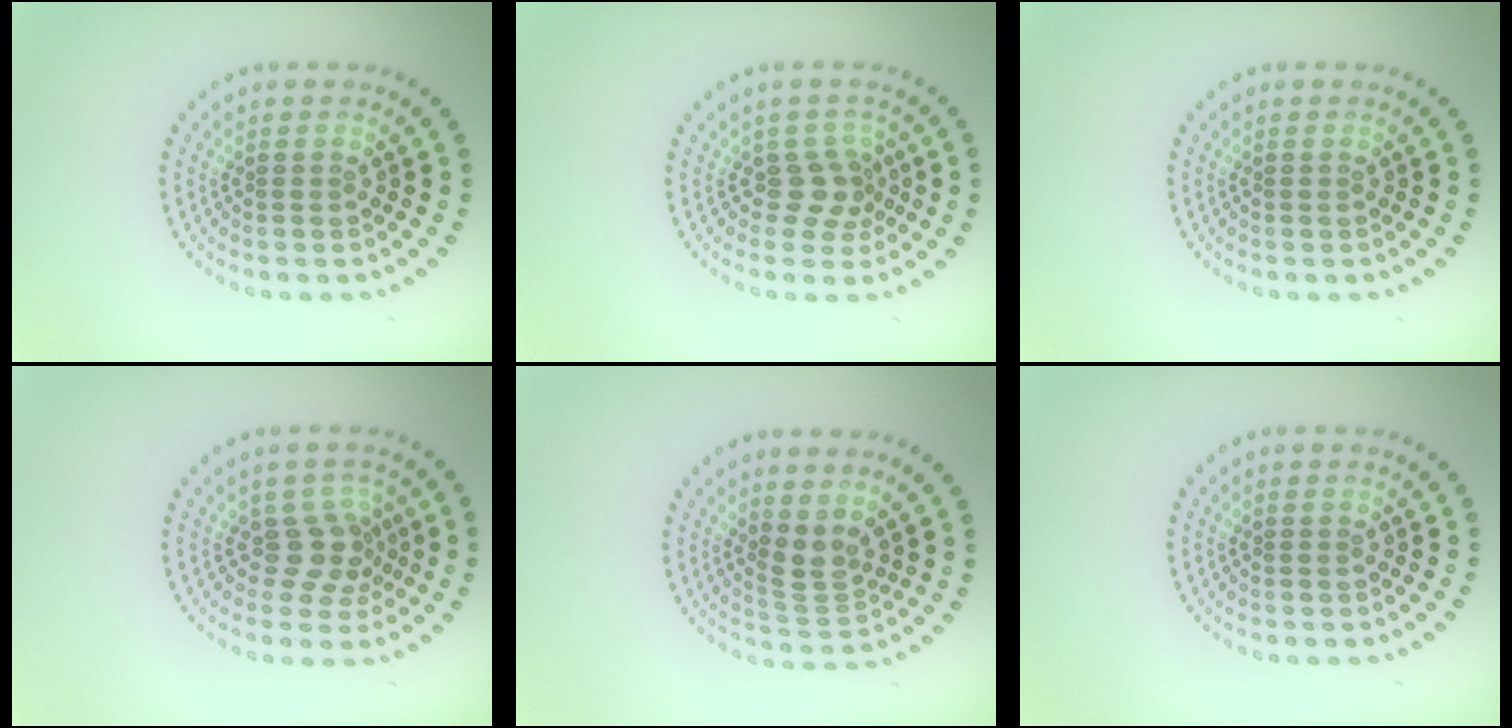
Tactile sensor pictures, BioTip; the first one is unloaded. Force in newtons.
{"total": 2.4, "press": 1.8, "slide": 1.6}
{"total": 0.0}
{"total": 2.7, "press": 2.2, "slide": 1.7}
{"total": 2.2, "press": 1.7, "slide": 1.4}
{"total": 0.0}